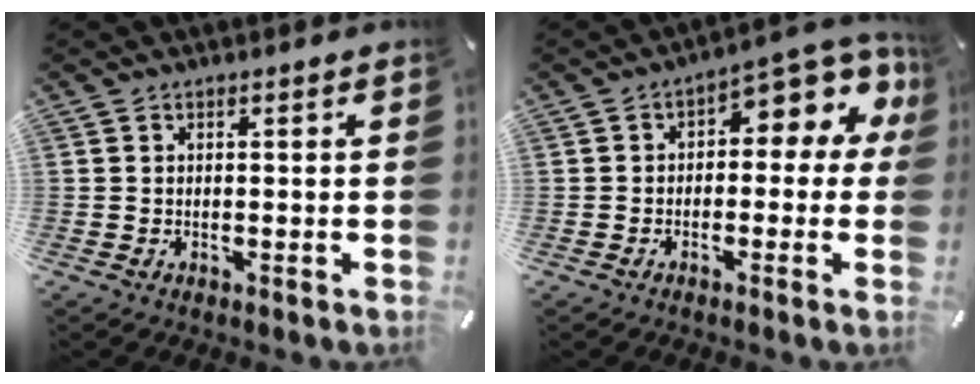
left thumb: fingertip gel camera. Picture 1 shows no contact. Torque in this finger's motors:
{"motor_torque": [1.33, 2.34, 0.69, -0.71, 0.19]}